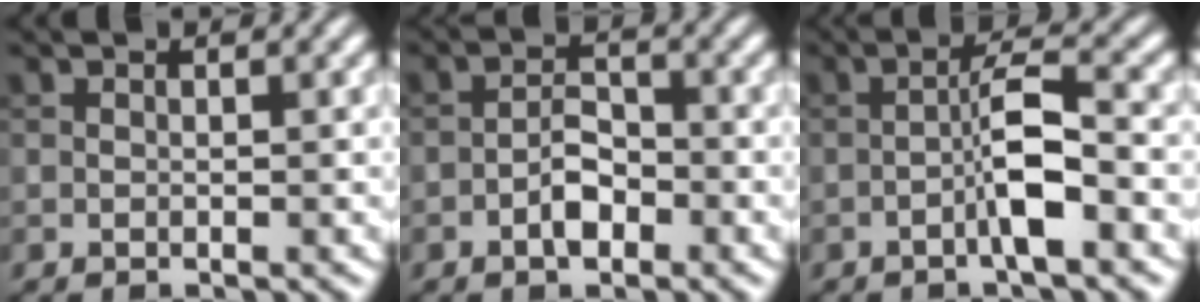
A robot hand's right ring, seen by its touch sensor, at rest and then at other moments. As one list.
[{"total": 2.6, "force": [-1.3, 1.3, 1.9], "torque": [-0.028, 0.007, -0.025]}, {"total": 3.8, "force": [-1.2, 0.5, 3.6], "torque": [-0.064, 0.012, -0.028]}]